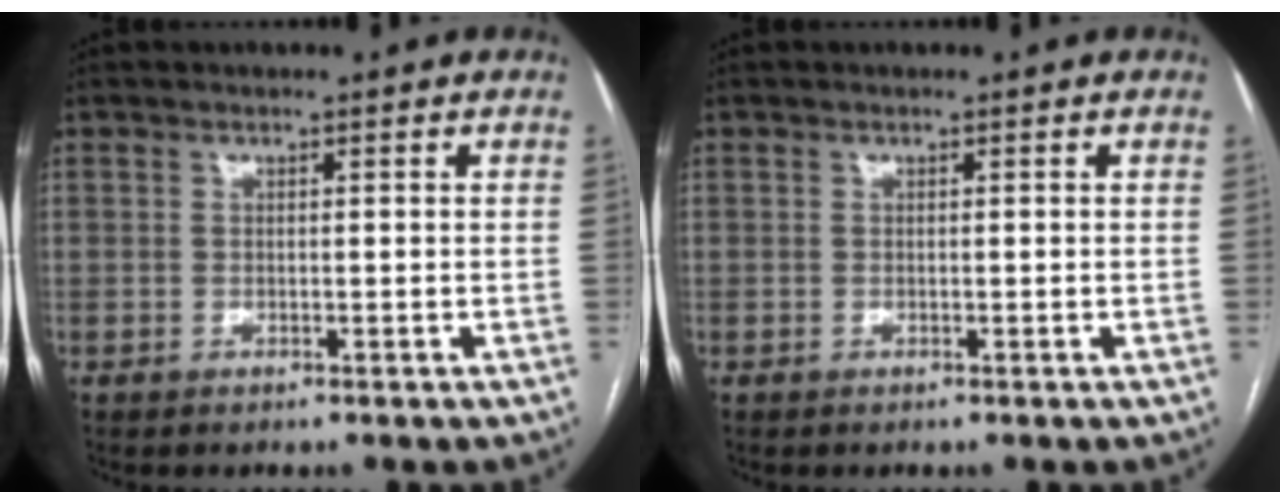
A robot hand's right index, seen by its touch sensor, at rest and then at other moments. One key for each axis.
{"total": 0.0}